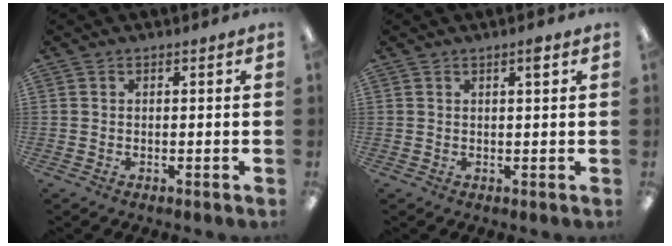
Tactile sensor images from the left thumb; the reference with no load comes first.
{"total": 2.1, "force": [1.3, 0.3, 1.6], "torque": [-0.029, -0.001, 0.019]}